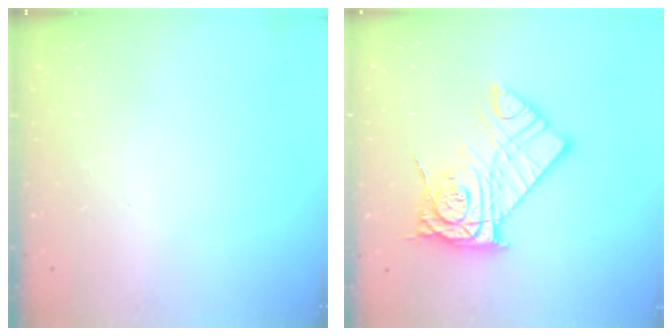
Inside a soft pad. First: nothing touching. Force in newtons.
{"total": 14.9, "press": 14.8, "slide": 1.1}